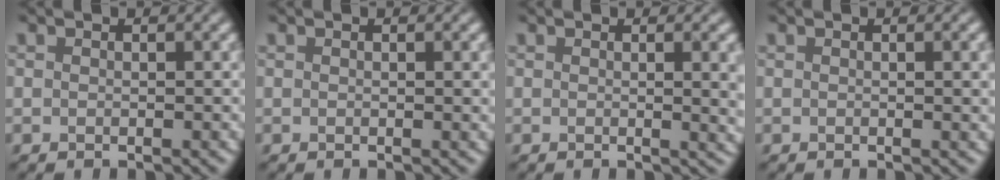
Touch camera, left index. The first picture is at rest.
{"total": 1.0, "force": [0.3, 0.2, 0.9], "torque": [-0.008, 0.001, 0.004]}
{"total": 4.0, "force": [0.4, 1.4, 3.7], "torque": [-0.030, 0.002, 0.006]}
{"total": 2.0, "force": [0.2, 0.5, 1.9], "torque": [-0.018, 0.003, 0.000]}